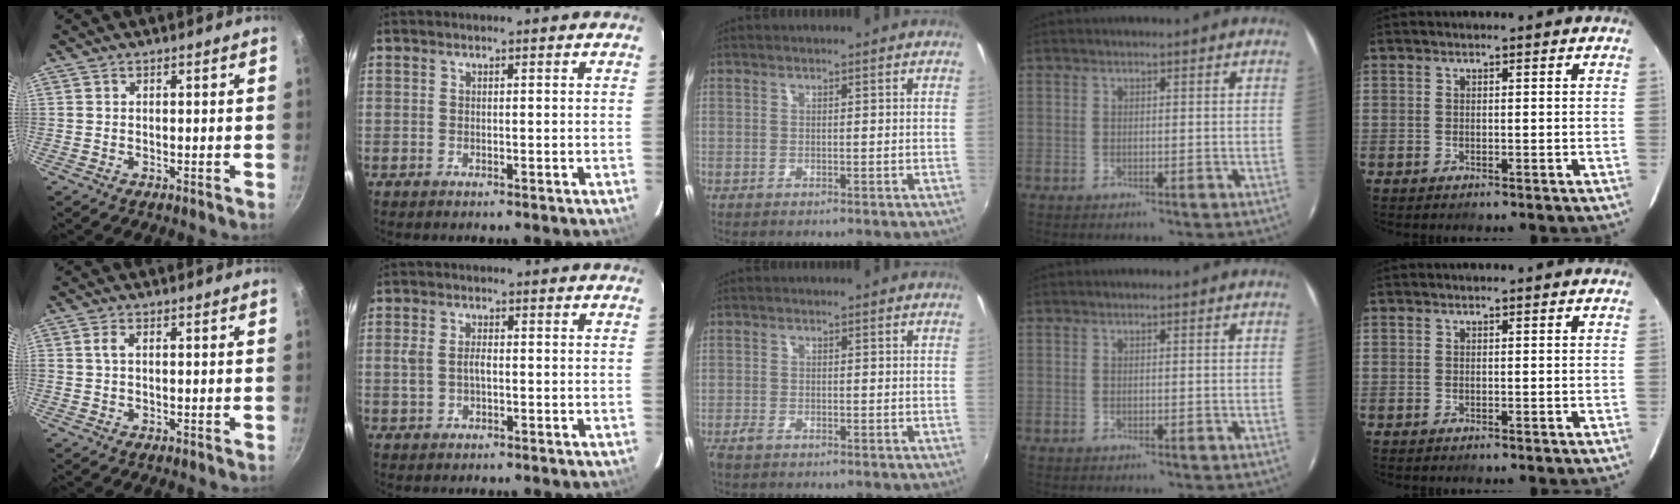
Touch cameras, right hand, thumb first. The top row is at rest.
{"thumb": {"total": 1.5, "force": [0.2, 0.8, 1.3], "torque": [-0.028, 0.005, 0.002]}, "index": {"total": 3.4, "force": [-0.3, 2.0, 2.8], "torque": [-0.059, 0.004, -0.003]}, "middle": {"total": 2.0, "force": [-1.6, 0.8, 0.9], "torque": [-0.022, -0.006, -0.032]}}